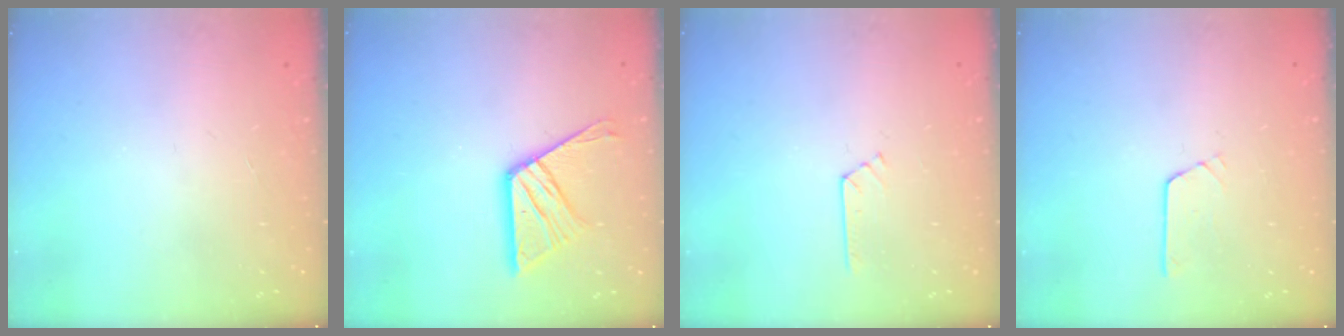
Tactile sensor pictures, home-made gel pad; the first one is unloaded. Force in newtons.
{"total": 13.5, "press": 13.5, "slide": 1.2}
{"total": 2.5, "press": 2.5, "slide": 0.3}
{"total": 5.4, "press": 5.4, "slide": 0.4}